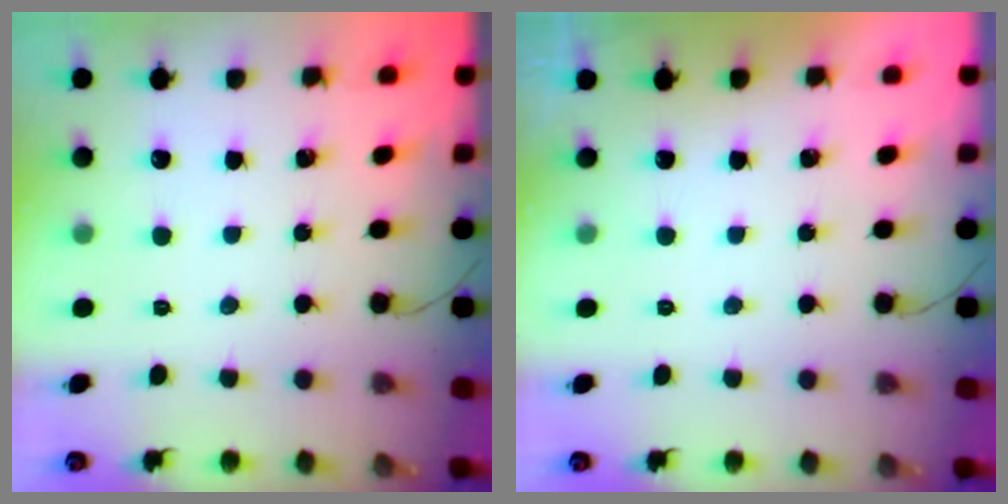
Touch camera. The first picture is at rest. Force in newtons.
{"total": 0.0}